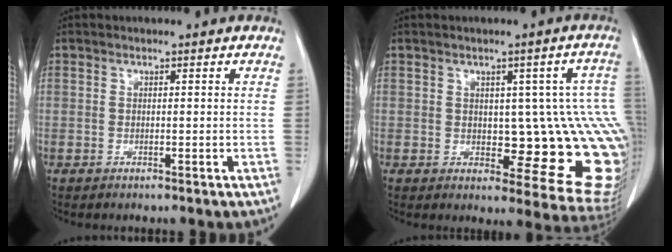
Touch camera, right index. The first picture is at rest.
{"total": 14.1, "force": [-0.5, 5.4, 13.0], "torque": [-0.097, 0.010, 0.005]}